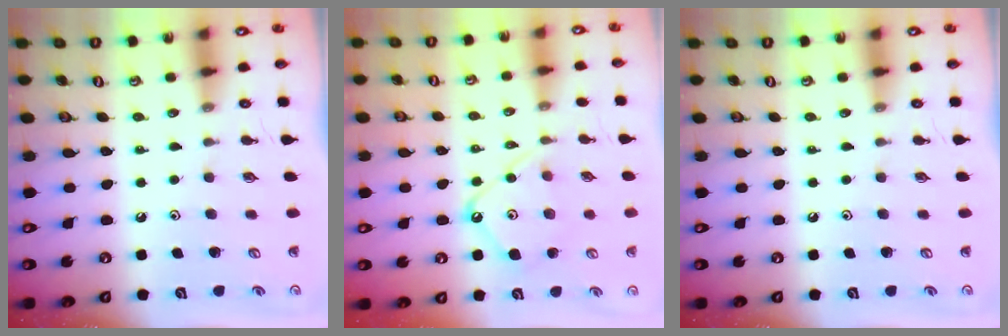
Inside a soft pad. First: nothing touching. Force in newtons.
{"total": 10.1, "press": 10.0, "slide": 1.0}
{"total": 0.0}